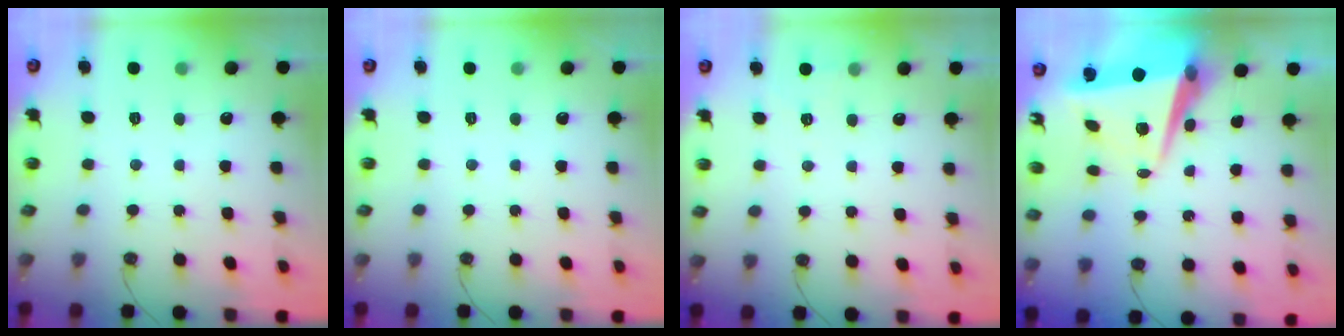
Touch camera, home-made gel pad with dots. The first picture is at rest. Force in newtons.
{"total": 0.0}
{"total": 4.5, "press": 1.8, "slide": 4.1}
{"total": 9.6, "press": 9.3, "slide": 2.7}